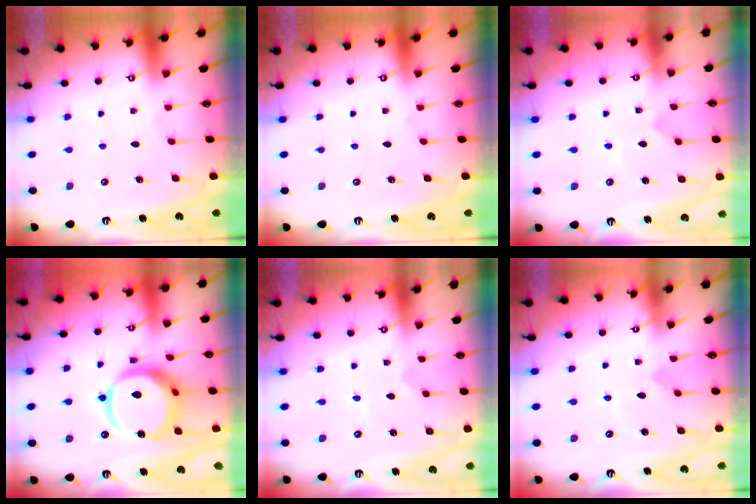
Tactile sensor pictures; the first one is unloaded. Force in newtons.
{"total": 0.0}
{"total": 3.4, "press": 3.4, "slide": 0.3}
{"total": 16.5, "press": 16.4, "slide": 2.1}
{"total": 0.8, "press": 0.7, "slide": 0.2}
{"total": 4.3, "press": 4.3, "slide": 0.4}